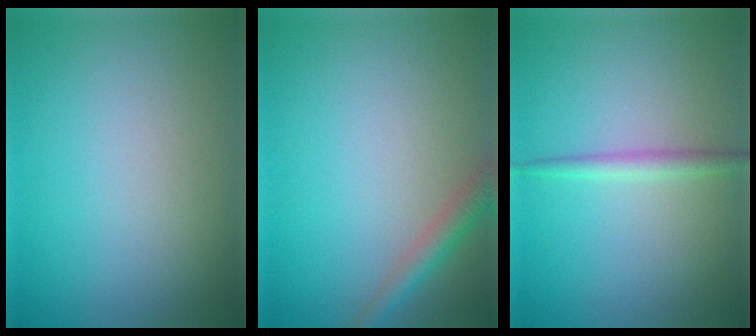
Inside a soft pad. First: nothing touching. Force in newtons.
{"total": 2.7, "press": 2.7, "slide": 0.1}
{"total": 1.5, "press": 1.5, "slide": 0.1}